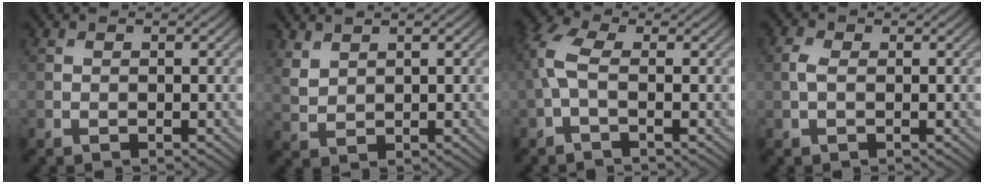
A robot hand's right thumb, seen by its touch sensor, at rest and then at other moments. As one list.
[{"total": 2.6, "force": [1.9, 1.4, 1.2], "torque": [-0.037, -0.002, 0.046]}, {"total": 4.6, "force": [-0.3, 2.2, 4.0], "torque": [-0.111, 0.012, -0.017]}, {"total": 1.7, "force": [0.0, 1.0, 1.4], "torque": [-0.038, 0.005, -0.004]}]